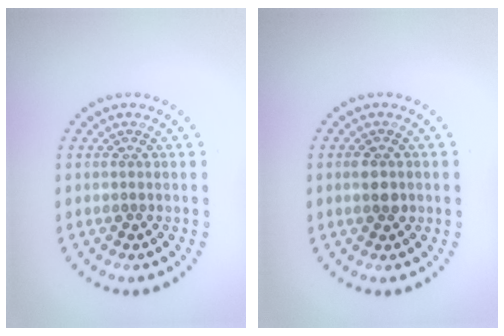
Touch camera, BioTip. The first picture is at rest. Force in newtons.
{"total": 2.2, "press": 2.2, "slide": 0.1}